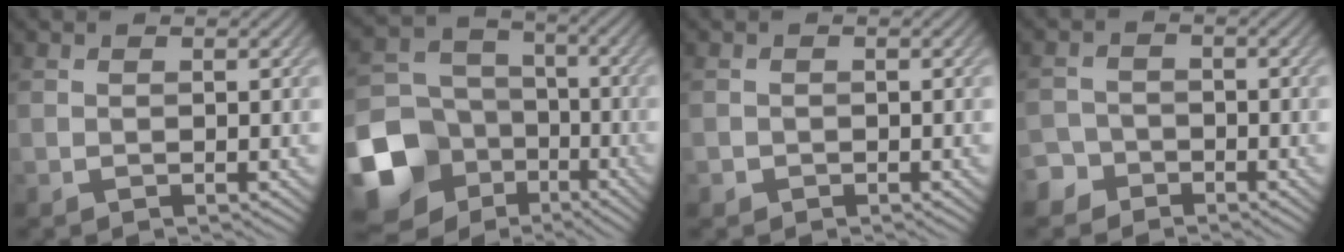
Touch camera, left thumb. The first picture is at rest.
{"total": 16.6, "force": [-7.3, 13.4, 6.5], "torque": [-0.211, -0.046, -0.137]}
{"total": 0.7, "force": [-0.4, 0.6, 0.0], "torque": [0.004, -0.003, -0.009]}
{"total": 3.5, "force": [-2.6, 2.3, 0.1], "torque": [0.010, 0.003, -0.053]}